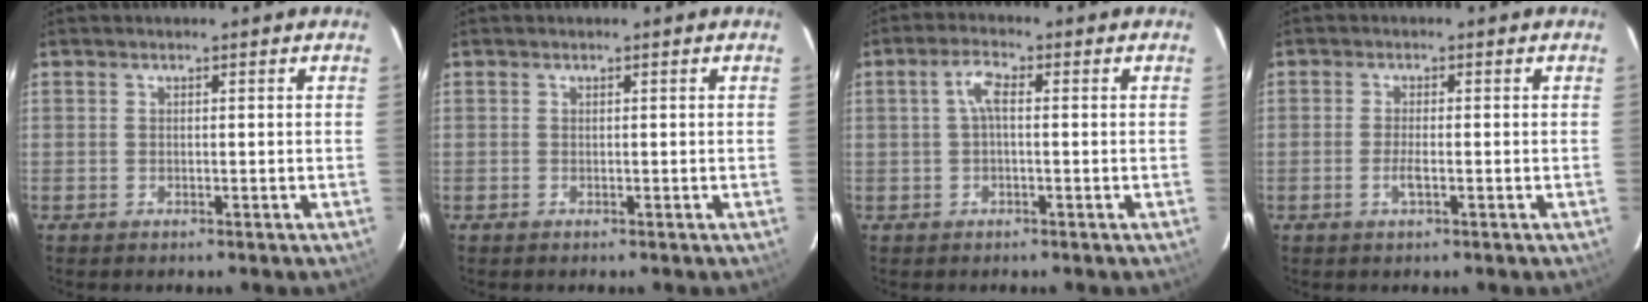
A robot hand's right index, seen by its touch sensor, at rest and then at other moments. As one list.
[{"total": 0.0}, {"total": 3.1, "force": [0.2, 1.0, 3.0], "torque": [-0.061, 0.009, 0.004]}, {"total": 2.3, "force": [-0.9, 0.4, 2.1], "torque": [-0.042, -0.002, -0.016]}]